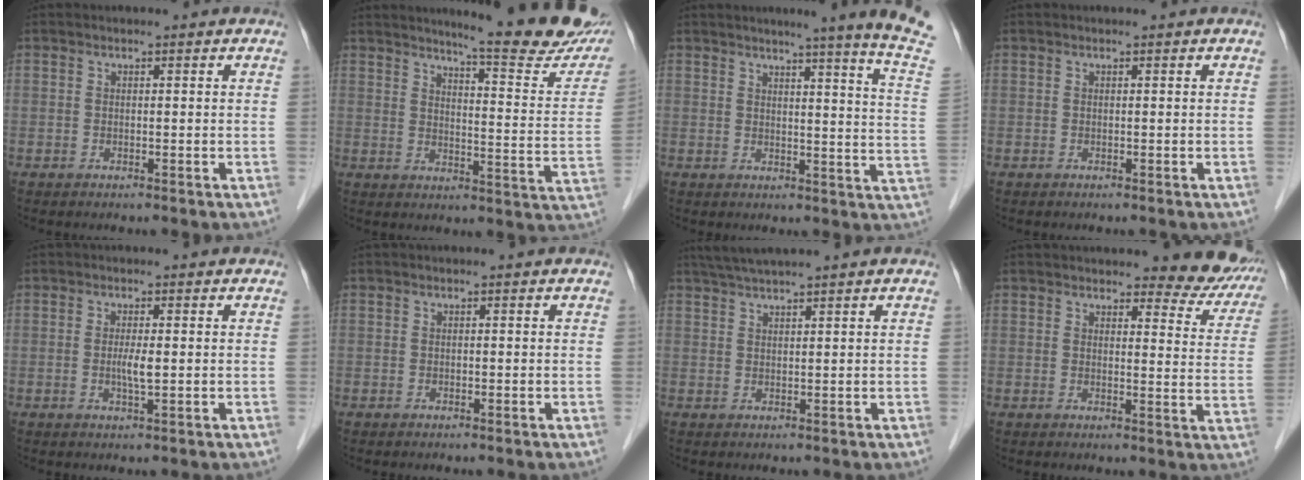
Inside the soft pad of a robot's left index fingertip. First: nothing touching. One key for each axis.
{"total": 18.5, "fx": 16.3, "fy": 0.9, "fz": 8.8, "tx": -0.111, "ty": -0.078, "tz": 0.189}
{"total": 13.3, "fx": 10.9, "fy": -2.8, "fz": 7.1, "tx": -0.095, "ty": -0.063, "tz": 0.109}
{"total": 0.0}
{"total": 2.3, "fx": -0.1, "fy": 0.2, "fz": 2.3, "tx": -0.048, "ty": -0.003, "tz": -0.002}
{"total": 0.0}
{"total": 4.4, "fx": 3.7, "fy": -0.9, "fz": 2.2, "tx": -0.041, "ty": 0.023, "tz": 0.070}
{"total": 9.7, "fx": 9.0, "fy": 2.2, "fz": 3.0, "tx": -0.007, "ty": -0.032, "tz": 0.078}